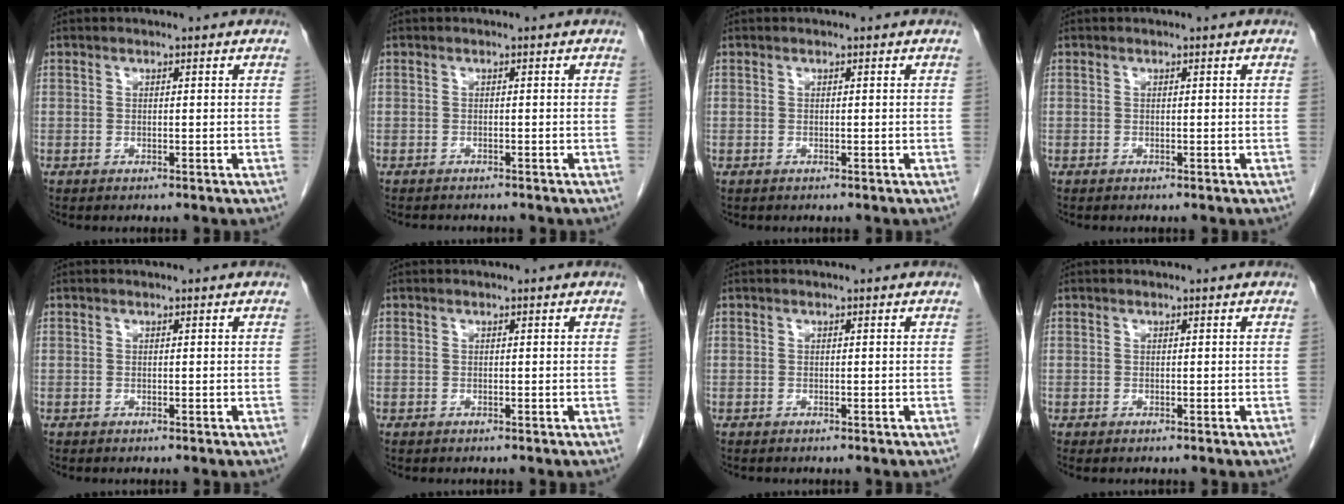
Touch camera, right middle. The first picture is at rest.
{"total": 2.5, "force": [-2.3, 0.6, 0.7], "torque": [-0.016, -0.007, -0.029]}
{"total": 0.0}
{"total": 0.0}
{"total": 0.0}
{"total": 0.0}
{"total": 0.0}
{"total": 0.0}